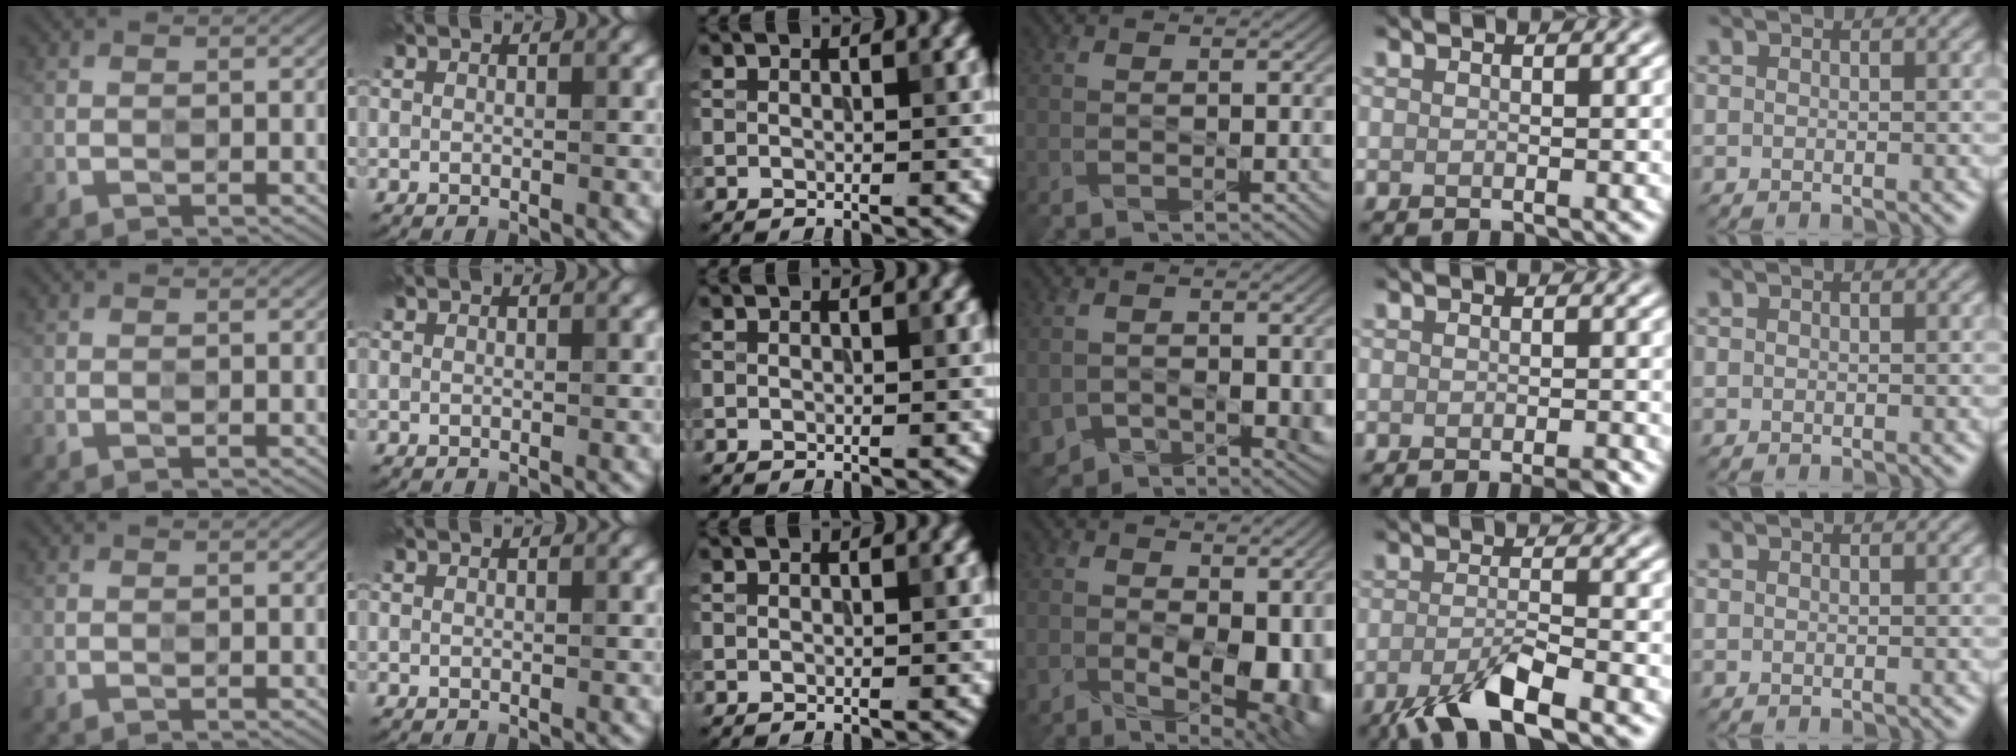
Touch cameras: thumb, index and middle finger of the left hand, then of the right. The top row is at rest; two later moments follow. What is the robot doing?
{"motion": "press", "object": "stopwatch"}